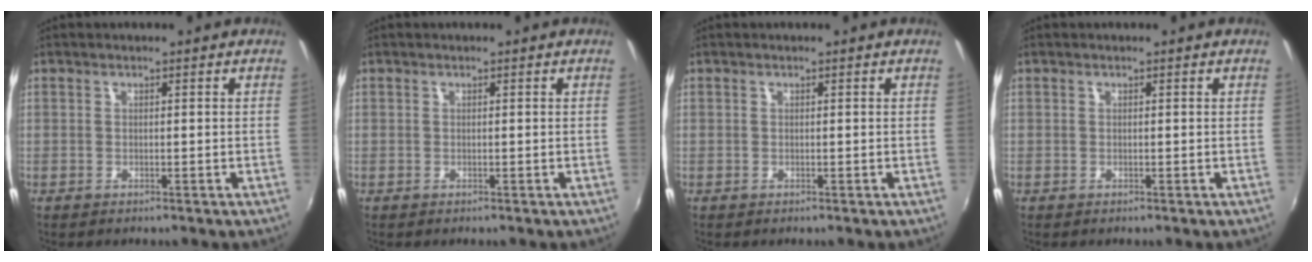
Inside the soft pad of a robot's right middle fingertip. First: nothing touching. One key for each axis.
{"total": 0.0}
{"total": 0.0}
{"total": 0.0}